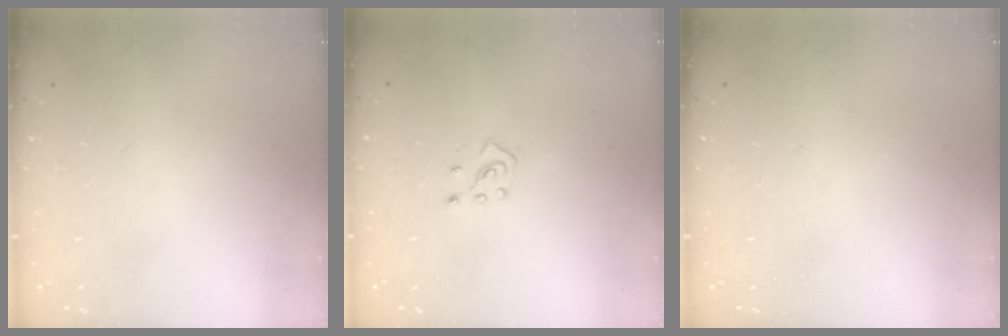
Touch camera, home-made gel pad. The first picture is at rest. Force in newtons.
{"total": 4.2, "press": 4.1, "slide": 0.7}
{"total": 0.0}